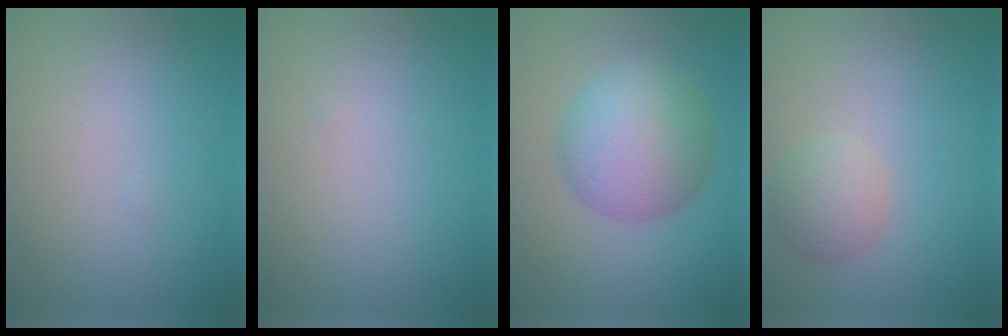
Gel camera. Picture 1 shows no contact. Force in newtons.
{"total": 0.0}
{"total": 8.4, "press": 8.4, "slide": 0.2}
{"total": 3.0, "press": 3.0, "slide": 0.1}